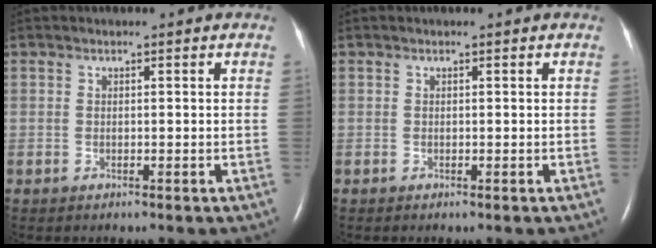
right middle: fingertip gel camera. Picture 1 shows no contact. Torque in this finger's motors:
{"motor_torque": [0.05, 0.05, 0.00, 0.01]}